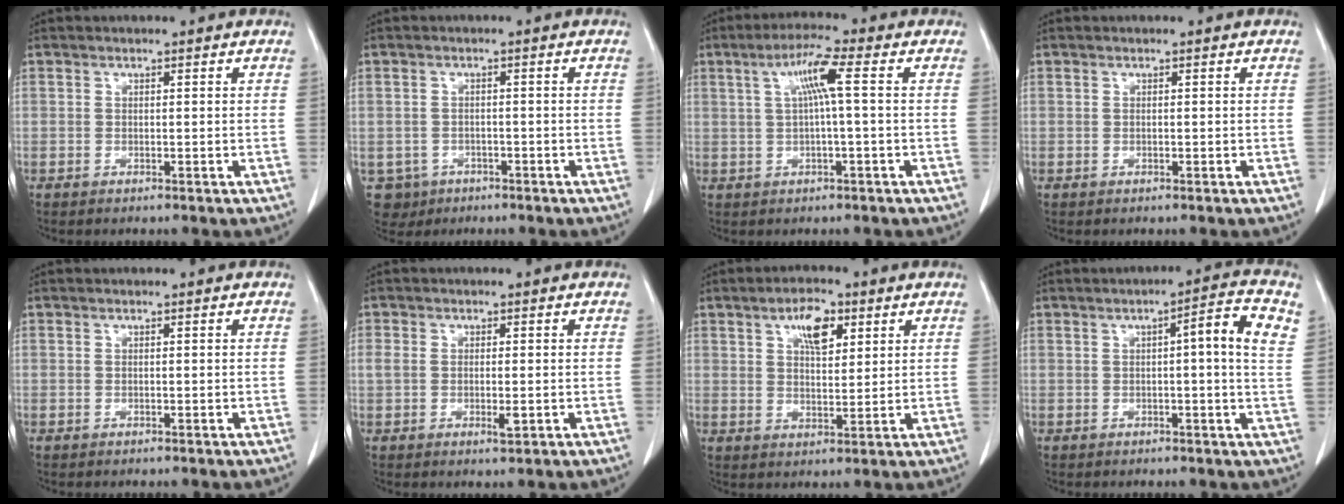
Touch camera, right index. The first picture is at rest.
{"total": 5.5, "force": [-2.6, 4.9, 0.6], "torque": [-0.016, 0.006, -0.034]}
{"total": 6.0, "force": [1.2, 0.2, 5.8], "torque": [-0.111, 0.017, 0.024]}
{"total": 0.0}
{"total": 0.0}
{"total": 4.3, "force": [-0.6, 2.0, 3.7], "torque": [-0.087, 0.006, -0.006]}
{"total": 6.8, "force": [3.2, 3.1, 5.1], "torque": [-0.091, 0.007, 0.056]}
{"total": 7.6, "force": [2.1, 0.6, 7.3], "torque": [-0.103, 0.015, 0.023]}